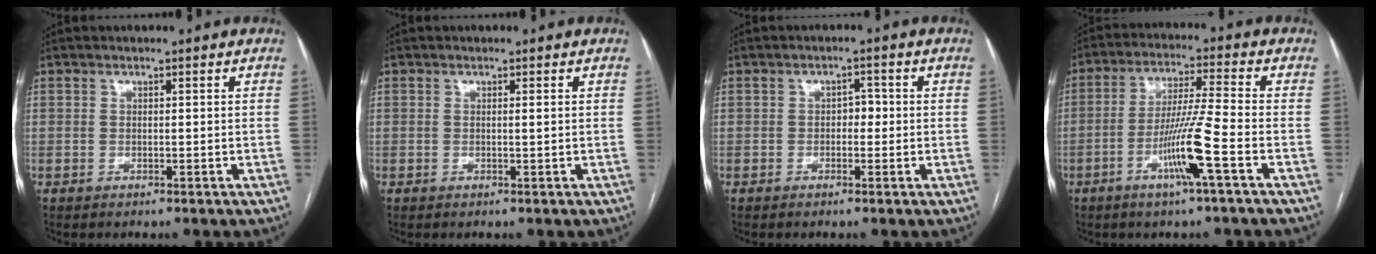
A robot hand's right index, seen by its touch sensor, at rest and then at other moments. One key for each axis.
{"total": 0.6, "fx": 0.2, "fy": -0.1, "fz": 0.6, "tx": -0.011, "ty": -0.001, "tz": 0.003}
{"total": 2.0, "fx": -0.2, "fy": 1.3, "fz": 1.6, "tx": -0.016, "ty": 0.010, "tz": -0.005}
{"total": 9.6, "fx": -3.9, "fy": -1.2, "fz": 8.7, "tx": -0.170, "ty": -0.008, "tz": -0.077}